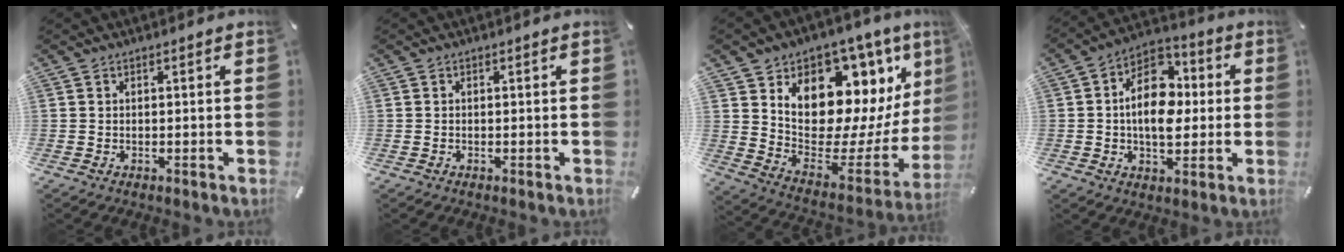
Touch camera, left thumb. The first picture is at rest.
{"total": 0.0}
{"total": 15.9, "force": [6.7, 10.9, 9.4], "torque": [-0.146, -0.081, 0.123]}
{"total": 14.0, "force": [0.2, 9.9, 9.9], "torque": [-0.163, 0.003, 0.003]}